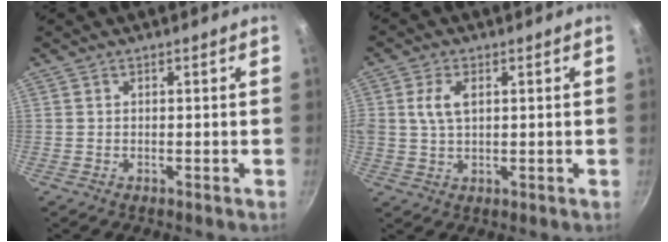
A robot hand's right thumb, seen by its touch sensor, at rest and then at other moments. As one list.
[{"total": 4.9, "force": [1.3, 2.8, 3.8], "torque": [-0.078, 0.001, 0.027]}]